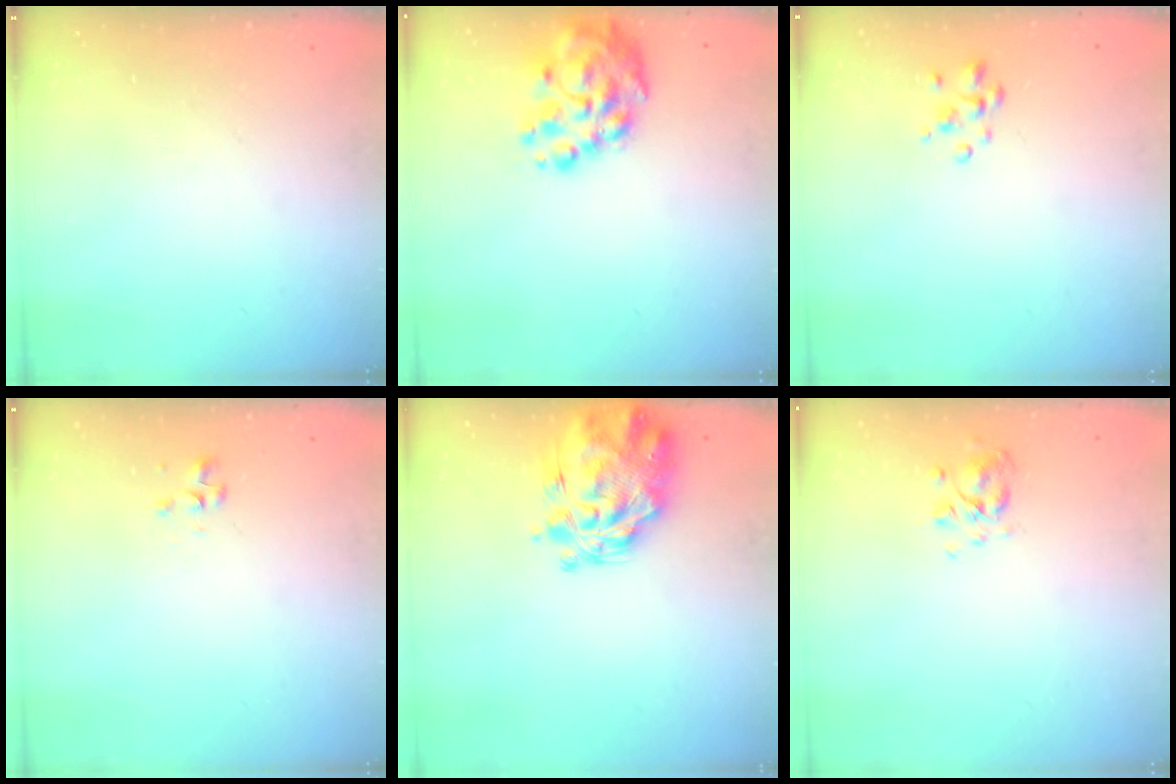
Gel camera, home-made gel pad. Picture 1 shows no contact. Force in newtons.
{"total": 11.5, "press": 11.0, "slide": 3.3}
{"total": 2.5, "press": 2.5, "slide": 0.4}
{"total": 1.7, "press": 1.6, "slide": 0.6}
{"total": 8.6, "press": 8.0, "slide": 3.1}
{"total": 4.2, "press": 4.0, "slide": 1.5}